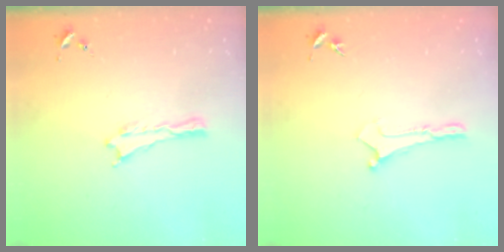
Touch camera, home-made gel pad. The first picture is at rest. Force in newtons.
{"total": 0.0}